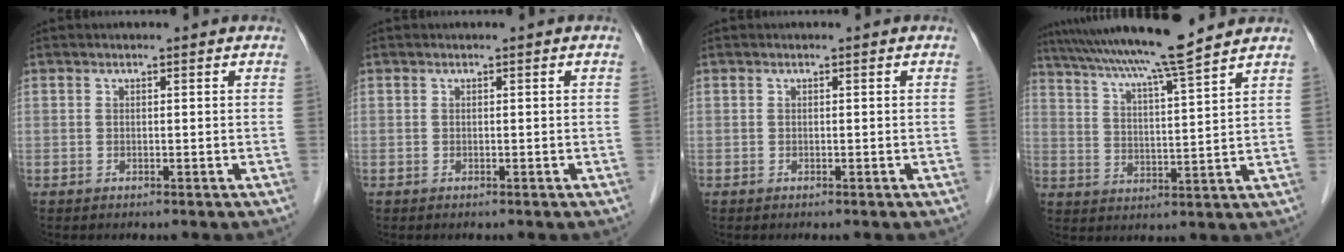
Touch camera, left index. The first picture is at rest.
{"total": 0.0}
{"total": 0.0}
{"total": 14.7, "force": [12.8, -1.2, 7.3], "torque": [-0.130, 0.006, 0.194]}